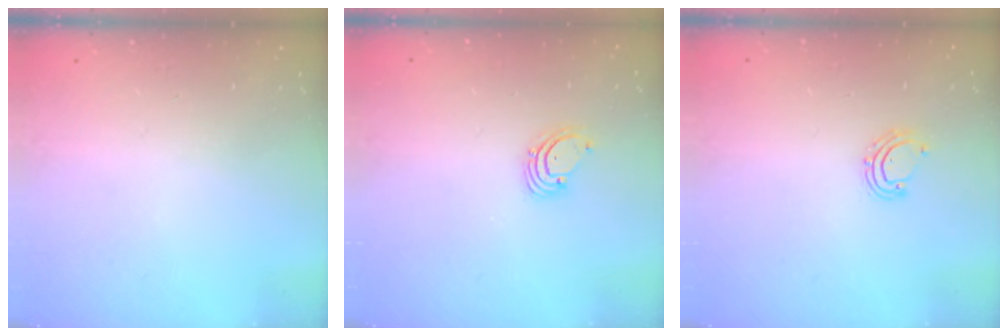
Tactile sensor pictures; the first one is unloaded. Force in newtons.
{"total": 1.6, "press": 1.6, "slide": 0.1}
{"total": 6.5, "press": 6.3, "slide": 1.6}